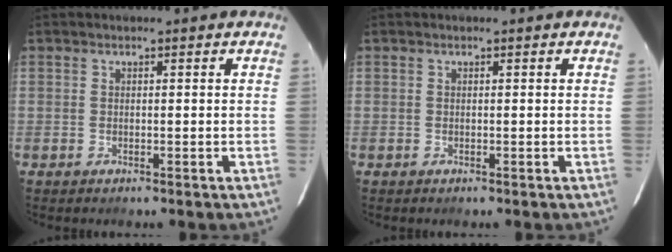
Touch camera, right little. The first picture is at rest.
{"total": 0.0}